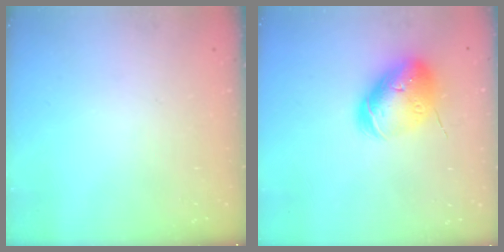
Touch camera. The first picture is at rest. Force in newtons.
{"total": 15.1, "press": 14.9, "slide": 2.3}